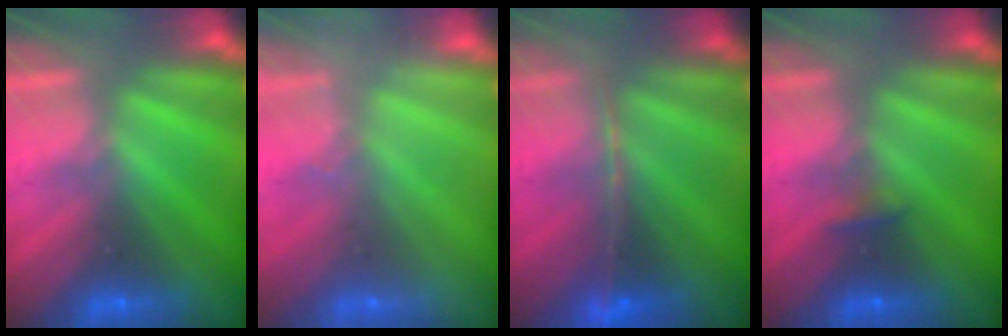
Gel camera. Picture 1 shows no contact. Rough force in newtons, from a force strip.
{"total": 2.3}
{"total": 1.2}
{"total": 2.3}